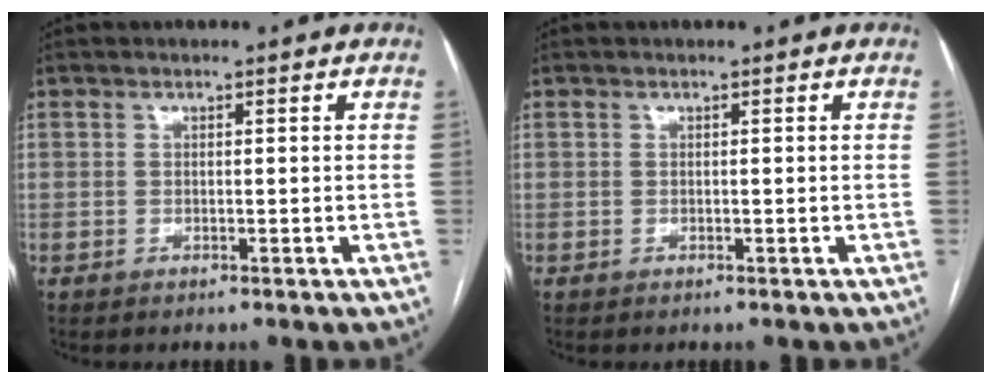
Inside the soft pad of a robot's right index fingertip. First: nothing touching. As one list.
[{"total": 0.0}]